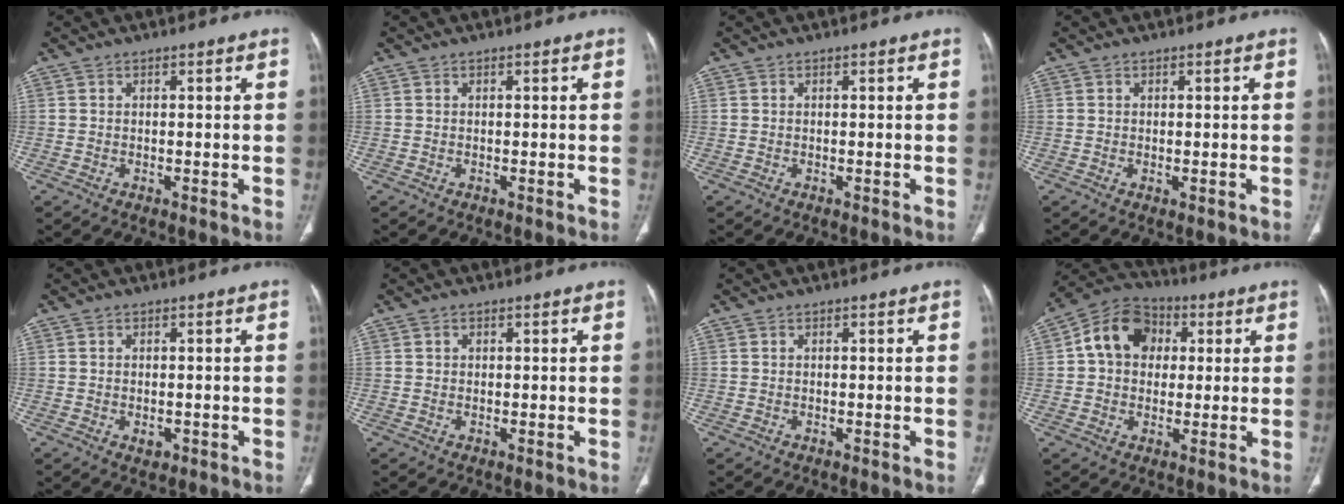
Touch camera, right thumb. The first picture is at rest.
{"total": 0.0}
{"total": 0.0}
{"total": 1.0, "force": [-0.2, 0.4, 0.9], "torque": [-0.014, -0.004, 0.000]}
{"total": 1.6, "force": [-0.5, 1.1, 1.0], "torque": [-0.012, 0.000, -0.002]}
{"total": 0.7, "force": [0.3, 0.6, 0.2], "torque": [0.000, 0.000, 0.005]}
{"total": 0.0}
{"total": 11.9, "force": [2.3, 9.6, 6.8], "torque": [-0.092, 0.018, 0.027]}